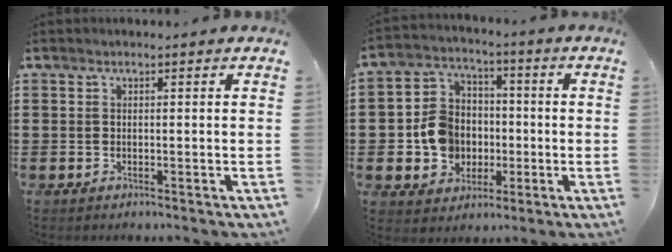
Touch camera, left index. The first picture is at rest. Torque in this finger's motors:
{"motor_torque": [1.57, 0.06, 0.52, 0.09]}